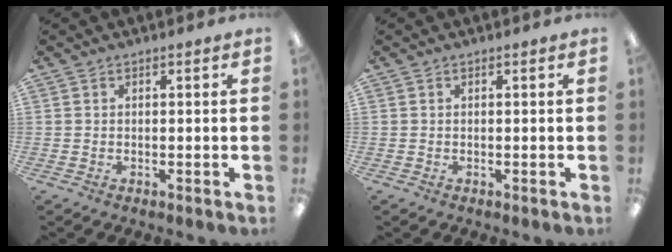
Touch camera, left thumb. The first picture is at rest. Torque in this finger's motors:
{"motor_torque": [0.00, 0.00, 0.25, -0.01, 0.00]}